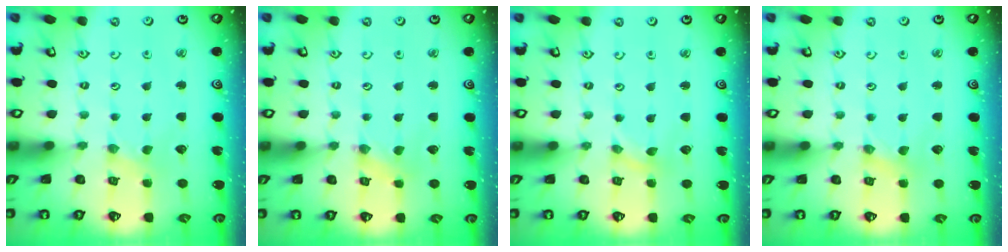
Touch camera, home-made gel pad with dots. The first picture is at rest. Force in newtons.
{"total": 0.0}
{"total": 0.0}
{"total": 0.9, "press": 0.8, "slide": 0.2}